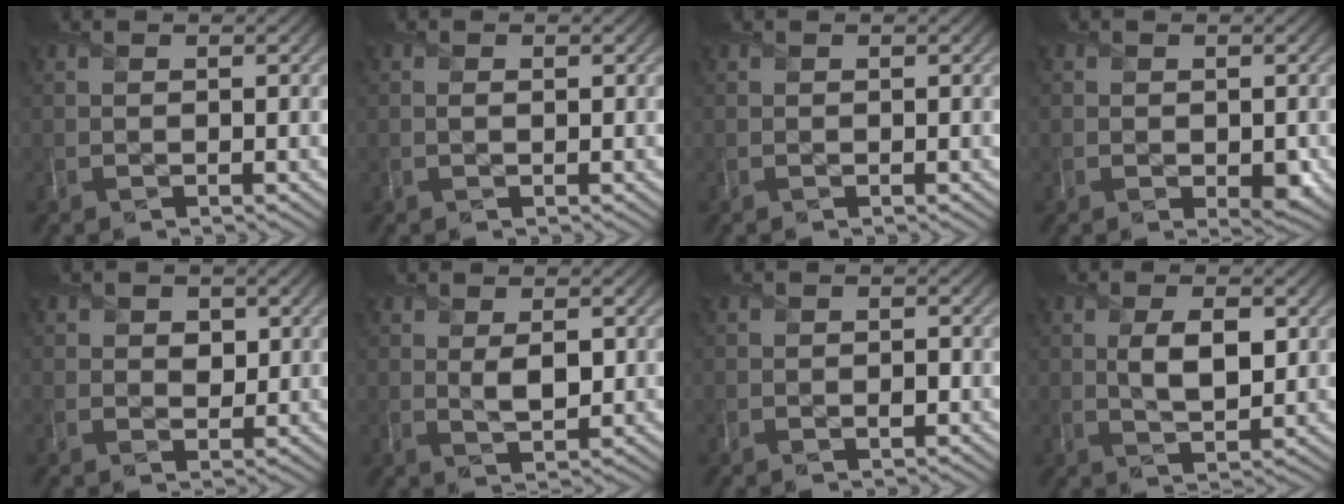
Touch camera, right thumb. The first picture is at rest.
{"total": 0.7, "force": [0.1, 0.4, 0.5], "torque": [-0.008, -0.001, -0.001]}
{"total": 0.0}
{"total": 2.1, "force": [-0.3, 1.5, 1.4], "torque": [-0.022, -0.013, -0.003]}
{"total": 2.3, "force": [0.8, 1.8, 1.2], "torque": [-0.022, -0.005, 0.007]}
{"total": 3.1, "force": [0.6, 1.5, 2.6], "torque": [-0.054, -0.005, 0.012]}
{"total": 1.2, "force": [-0.5, 0.9, 0.7], "torque": [-0.008, -0.002, -0.011]}
{"total": 5.3, "force": [1.0, 2.6, 4.5], "torque": [-0.086, -0.004, 0.018]}